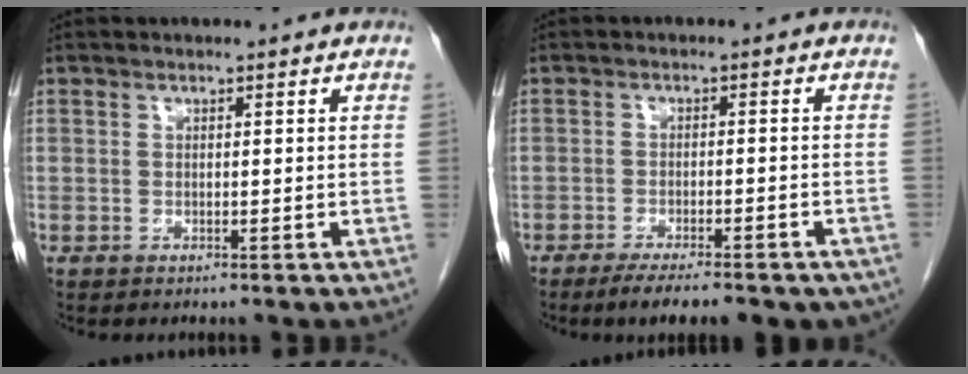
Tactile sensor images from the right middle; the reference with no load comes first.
{"total": 11.1, "force": [-8.5, 3.0, 6.4], "torque": [-0.077, -0.005, -0.112]}